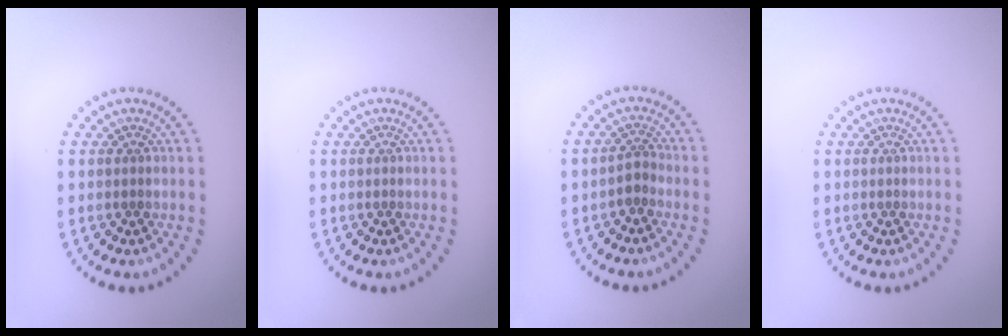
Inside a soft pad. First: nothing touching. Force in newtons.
{"total": 0.0}
{"total": 1.5, "press": 1.2, "slide": 0.9}
{"total": 0.0}